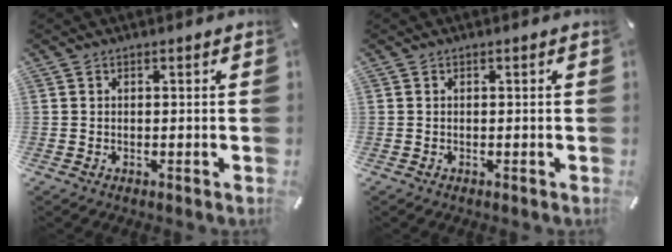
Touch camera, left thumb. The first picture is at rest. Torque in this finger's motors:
{"motor_torque": [0.00, 0.00, -0.02, 0.11, 0.00]}